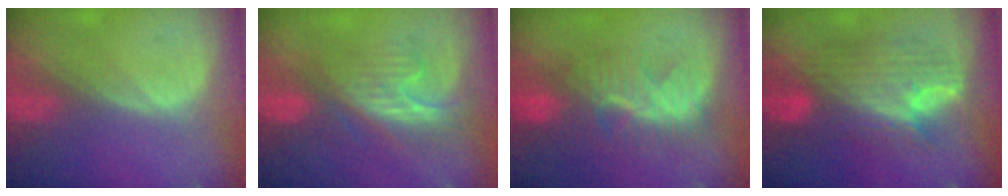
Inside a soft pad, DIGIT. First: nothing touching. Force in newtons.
{"total": 8.7, "press": 7.5, "slide": 4.5}
{"total": 8.6, "press": 8.0, "slide": 2.9}
{"total": 9.8, "press": 9.8, "slide": 0.6}